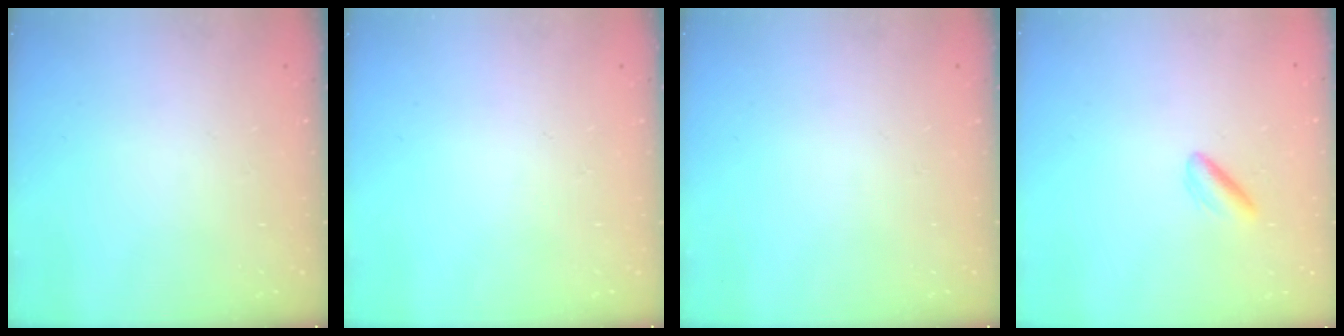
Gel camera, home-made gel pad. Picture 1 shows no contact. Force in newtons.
{"total": 0.0}
{"total": 0.0}
{"total": 3.0, "press": 2.8, "slide": 1.2}